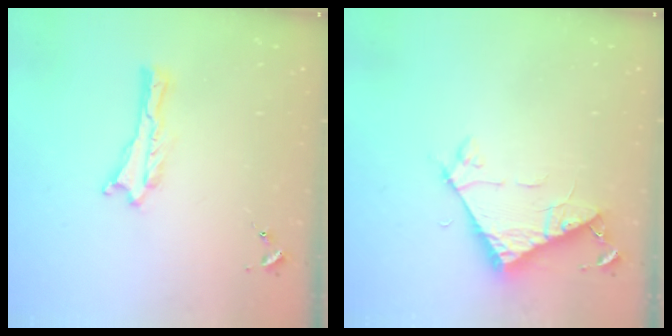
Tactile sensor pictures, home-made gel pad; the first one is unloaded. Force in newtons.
{"total": 7.1, "press": 7.1, "slide": 0.6}